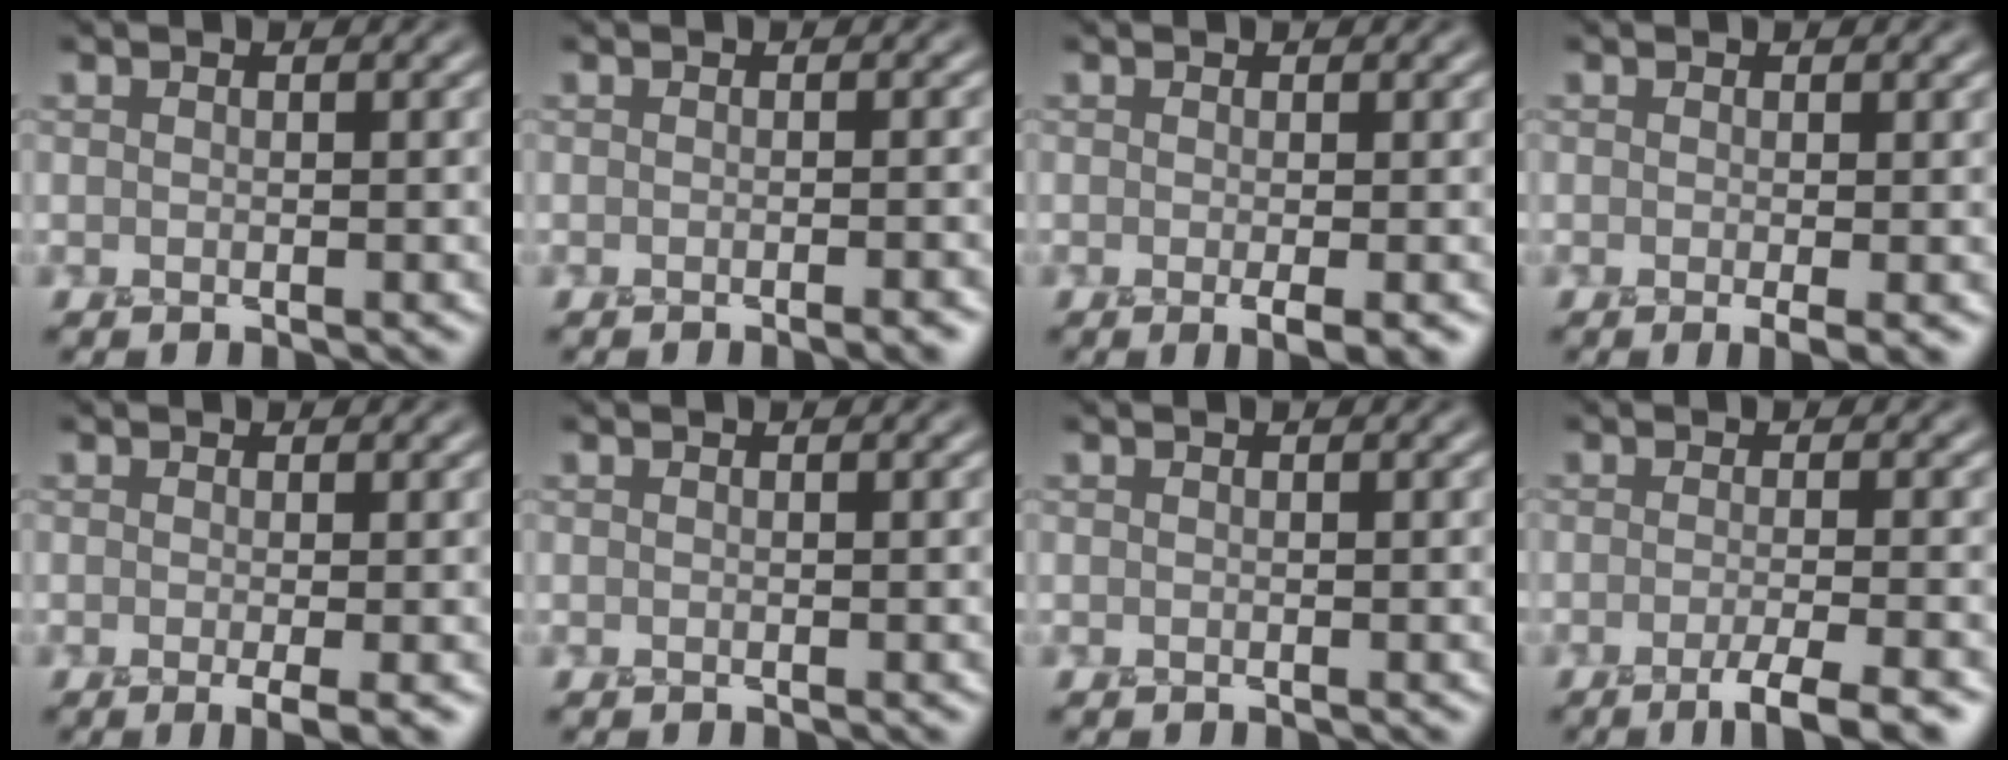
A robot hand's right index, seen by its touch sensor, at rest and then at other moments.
{"total": 2.1, "force": [-1.2, 0.6, 1.6], "torque": [0.003, -0.008, -0.014]}
{"total": 2.1, "force": [-0.9, 0.4, 1.9], "torque": [-0.016, -0.010, -0.011]}
{"total": 2.1, "force": [-0.7, 0.4, 1.9], "torque": [-0.017, -0.010, -0.007]}
{"total": 2.5, "force": [-1.0, 0.5, 2.2], "torque": [-0.023, -0.011, -0.014]}
{"total": 0.0}
{"total": 0.0}
{"total": 4.3, "force": [-2.6, 0.7, 3.3], "torque": [-0.035, -0.012, -0.047]}